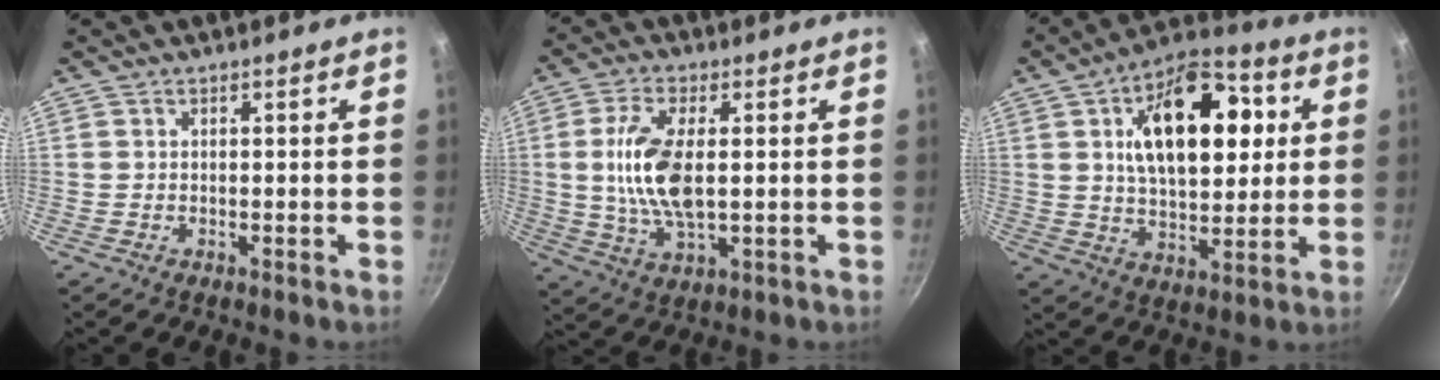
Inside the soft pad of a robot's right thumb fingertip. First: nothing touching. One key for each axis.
{"total": 12.0, "fx": 0.8, "fy": 5.4, "fz": 10.7, "tx": -0.221, "ty": -0.008, "tz": 0.021}
{"total": 20.5, "fx": 5.1, "fy": 11.0, "fz": 16.5, "tx": -0.219, "ty": 0.006, "tz": 0.075}